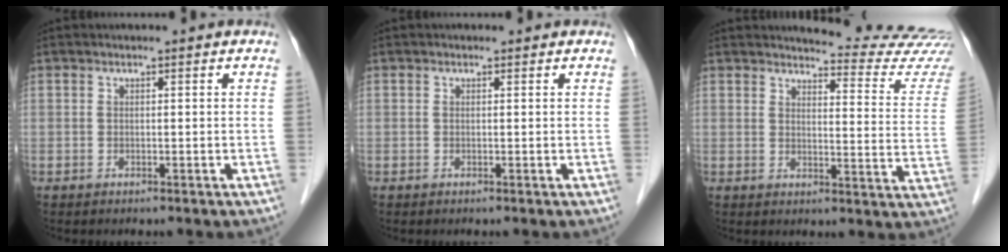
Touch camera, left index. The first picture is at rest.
{"total": 0.0}
{"total": 15.6, "force": [15.3, -0.3, 3.1], "torque": [-0.026, -0.118, 0.153]}